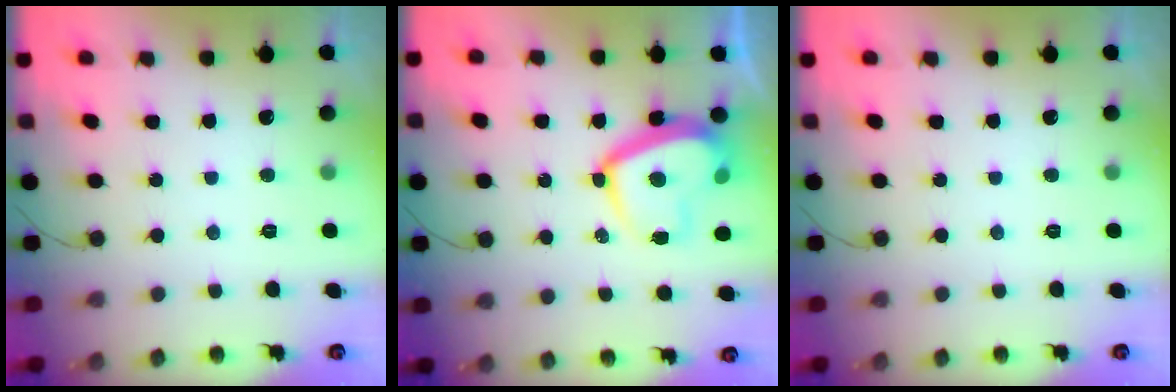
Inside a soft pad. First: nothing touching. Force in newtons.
{"total": 13.2, "press": 13.1, "slide": 1.4}
{"total": 0.0}